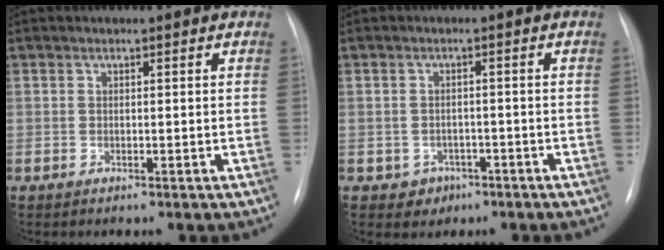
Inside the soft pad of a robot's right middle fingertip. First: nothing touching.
{"total": 2.9, "force": [-1.4, 2.5, 0.3], "torque": [0.001, 0.011, -0.013]}